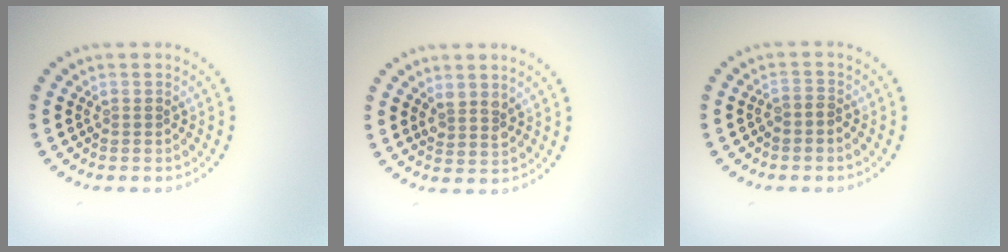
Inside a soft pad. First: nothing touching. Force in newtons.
{"total": 1.8, "press": 1.5, "slide": 0.9}
{"total": 0.8, "press": 0.4, "slide": 0.7}